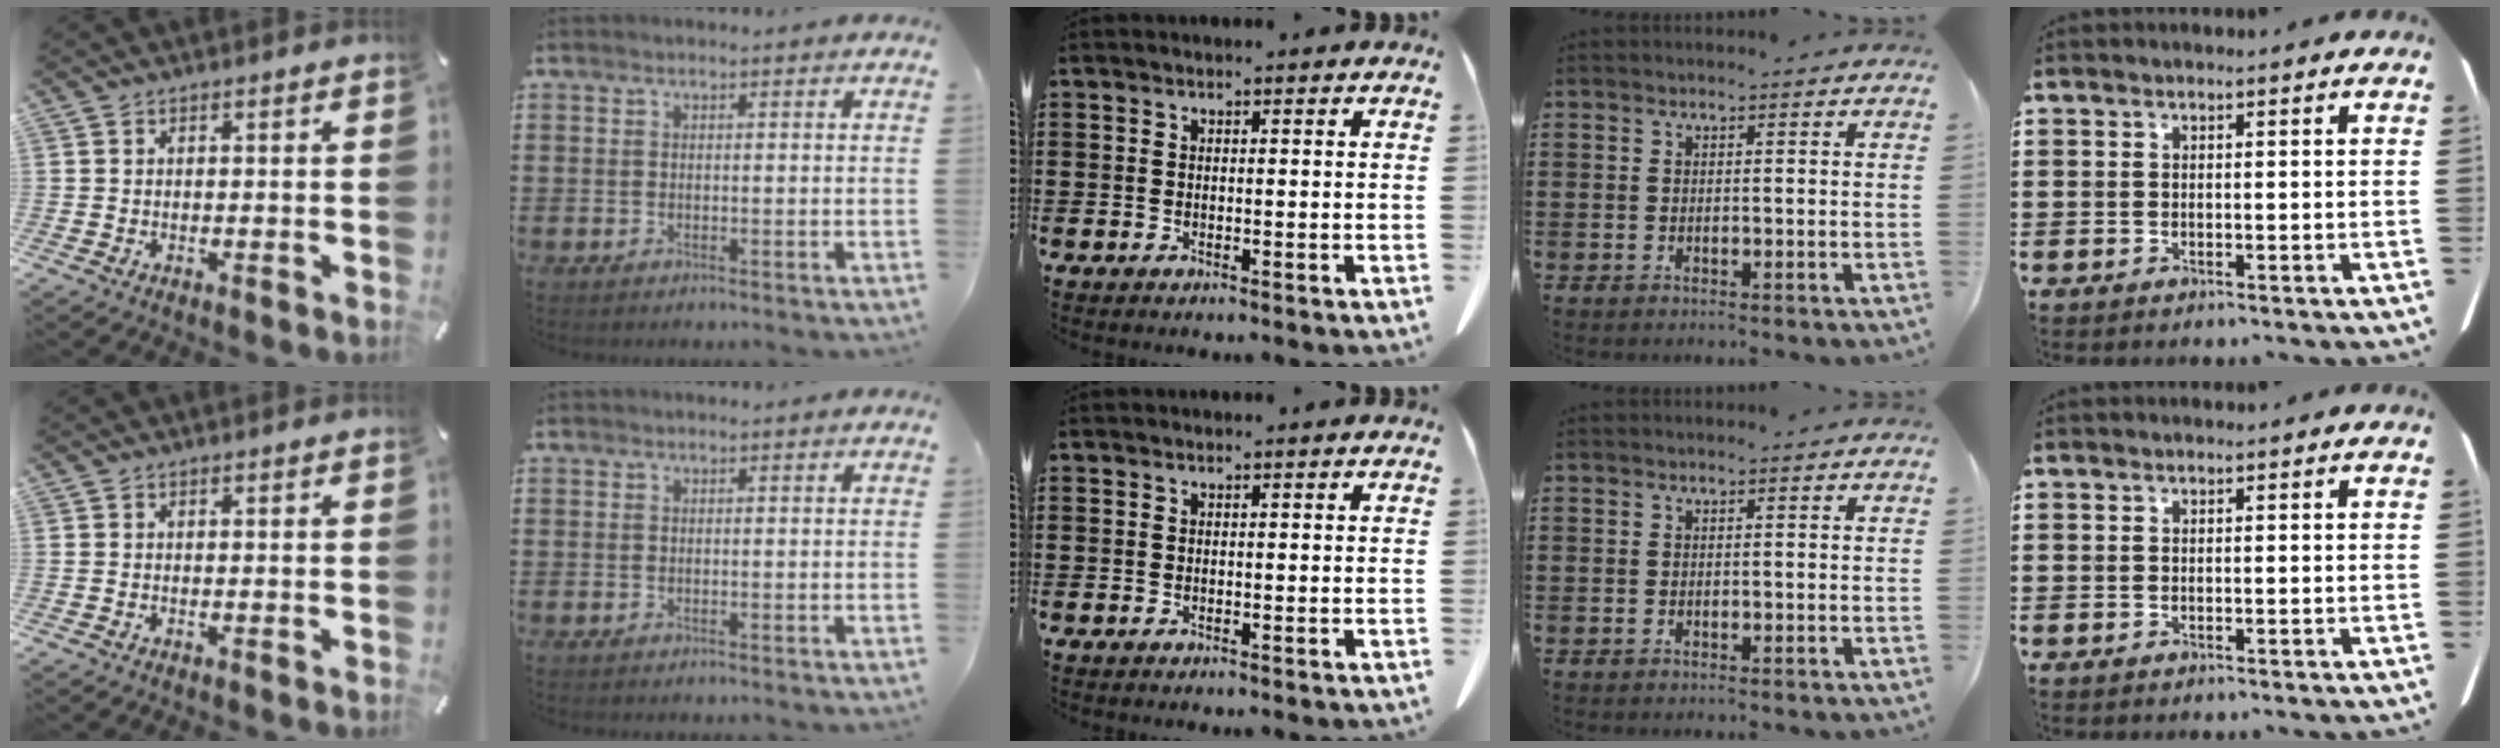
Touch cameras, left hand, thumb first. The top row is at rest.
{}